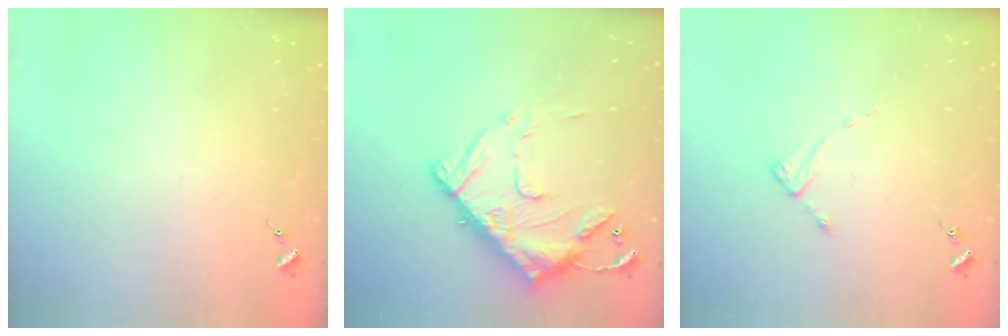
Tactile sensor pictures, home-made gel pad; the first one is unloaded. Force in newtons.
{"total": 16.8, "press": 16.7, "slide": 1.2}
{"total": 2.6, "press": 2.6, "slide": 0.2}